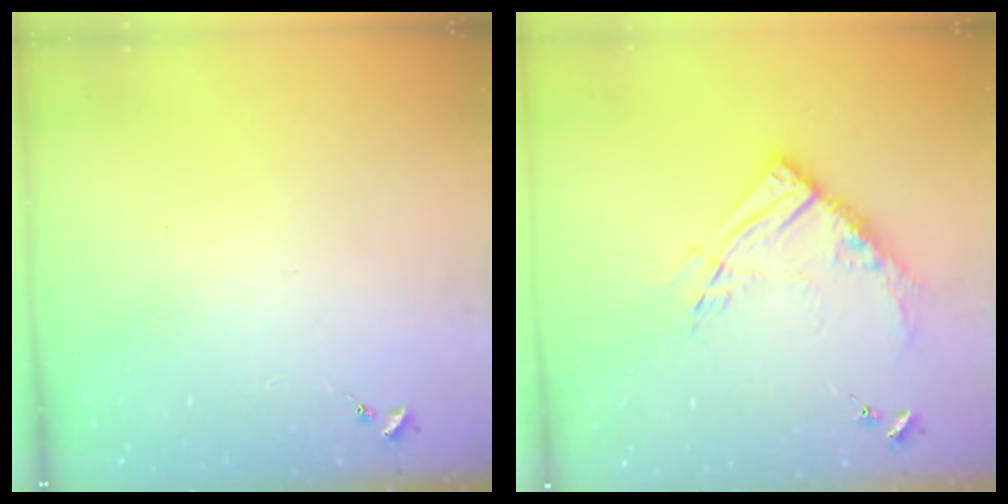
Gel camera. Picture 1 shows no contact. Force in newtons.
{"total": 12.7, "press": 12.6, "slide": 1.3}